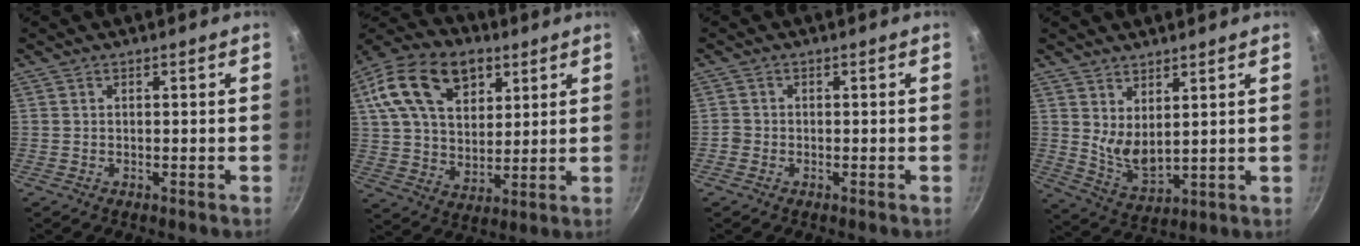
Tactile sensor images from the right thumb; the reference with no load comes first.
{"total": 20.4, "force": [8.7, 13.1, 13.0], "torque": [-0.206, -0.008, 0.143]}
{"total": 1.2, "force": [-0.6, 1.0, 0.2], "torque": [-0.002, 0.004, -0.013]}
{"total": 6.9, "force": [3.7, 3.0, 5.0], "torque": [-0.079, -0.044, 0.076]}